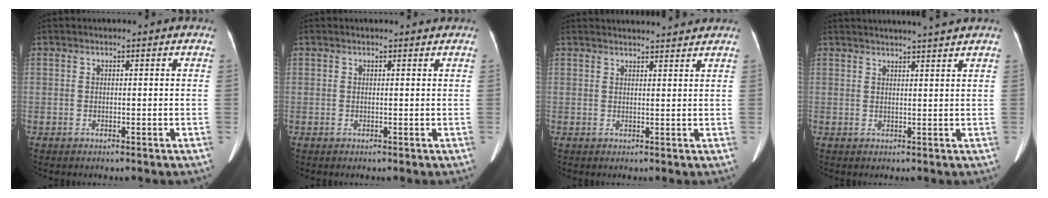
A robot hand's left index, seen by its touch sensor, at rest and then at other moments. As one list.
[{"total": 0.9, "force": [0.9, 0.1, 0.1], "torque": [-0.011, 0.001, 0.011]}, {"total": 8.2, "force": [7.9, 0.5, 2.1], "torque": [-0.028, 0.018, 0.094]}, {"total": 7.5, "force": [6.7, -0.9, 3.1], "torque": [-0.044, 0.014, 0.080]}]